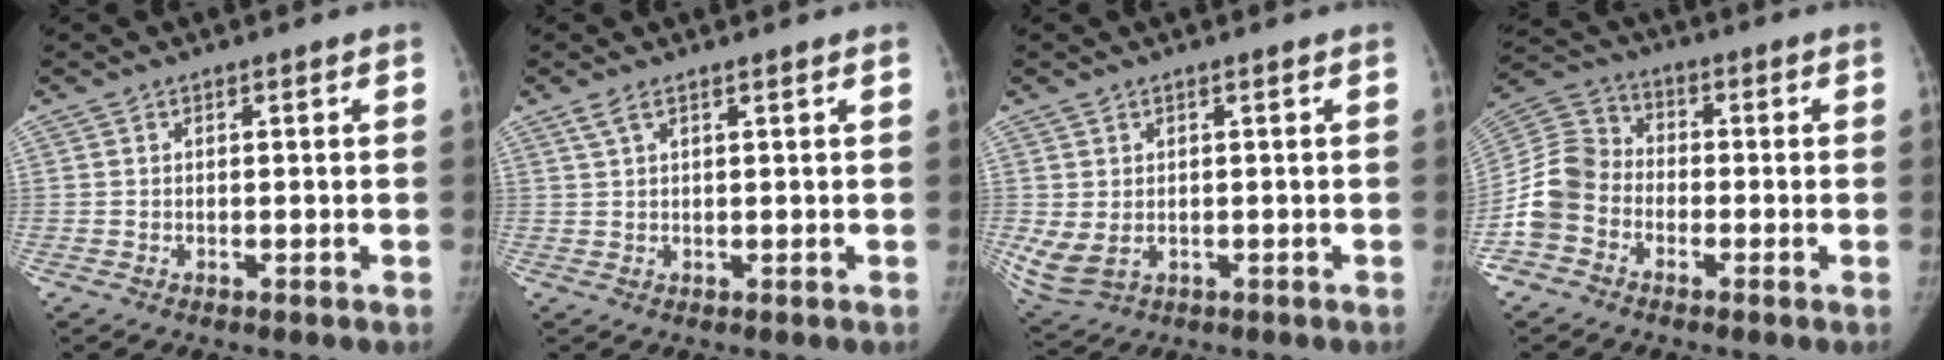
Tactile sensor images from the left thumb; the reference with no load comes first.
{"total": 2.3, "force": [1.5, 0.5, 1.6], "torque": [-0.041, 0.007, 0.035]}
{"total": 6.5, "force": [-0.3, 4.2, 5.0], "torque": [-0.110, -0.005, 0.011]}
{"total": 10.0, "force": [-3.5, 8.1, 4.8], "torque": [-0.095, 0.034, -0.080]}